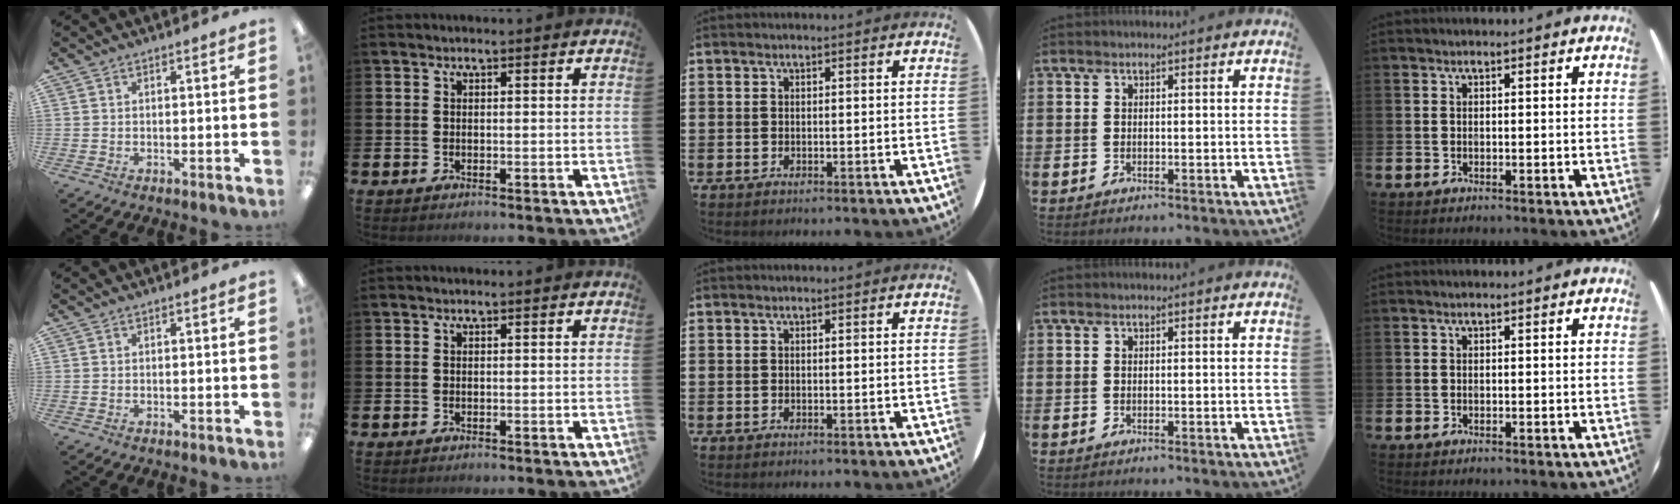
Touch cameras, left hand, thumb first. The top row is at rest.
{}